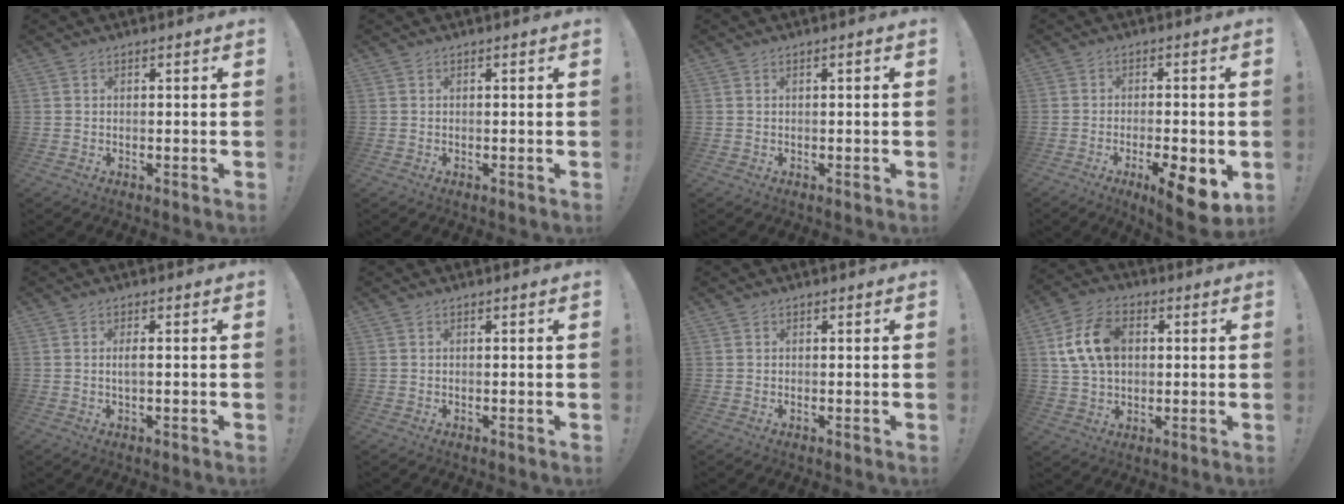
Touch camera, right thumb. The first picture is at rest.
{"total": 0.0}
{"total": 0.5, "force": [-0.2, -0.1, 0.5], "torque": [-0.009, -0.001, -0.004]}
{"total": 9.9, "force": [-4.1, 2.4, 8.6], "torque": [-0.121, 0.013, -0.060]}
{"total": 2.1, "force": [-0.1, 0.3, 2.1], "torque": [-0.036, 0.000, -0.006]}
{"total": 0.0}
{"total": 0.0}
{"total": 14.1, "force": [3.0, 9.8, 9.7], "torque": [-0.176, 0.008, 0.060]}